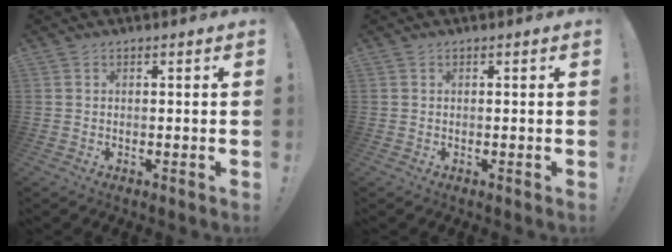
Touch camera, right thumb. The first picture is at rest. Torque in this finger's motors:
{"motor_torque": [0.00, 0.00, 0.00, 0.00, 0.00]}